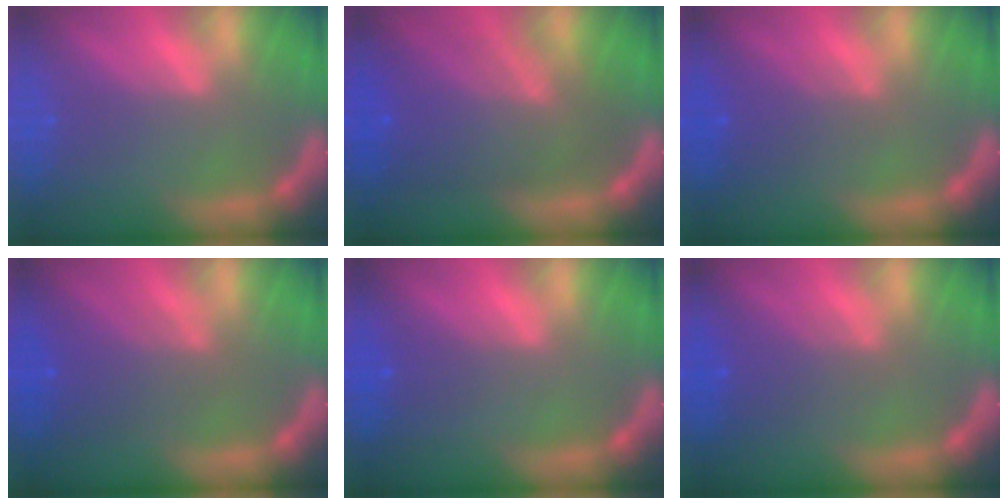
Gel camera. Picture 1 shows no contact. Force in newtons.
{"total": 8.6}
{"total": 3.0}
{"total": 4.1}
{"total": 1.5}
{"total": 3.0}